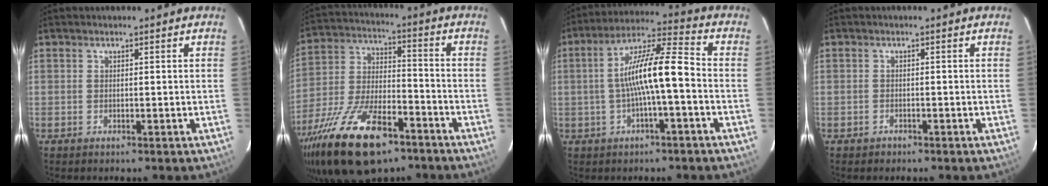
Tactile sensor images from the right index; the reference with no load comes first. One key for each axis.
{"total": 23.6, "fx": -14.7, "fy": 9.9, "fz": 15.6, "tx": -0.316, "ty": -0.031, "tz": -0.250}
{"total": 11.3, "fx": -1.9, "fy": 1.6, "fz": 11.1, "tx": -0.200, "ty": 0.024, "tz": -0.032}
{"total": 1.2, "fx": -0.8, "fy": 0.8, "fz": 0.1, "tx": -0.002, "ty": 0.005, "tz": -0.010}